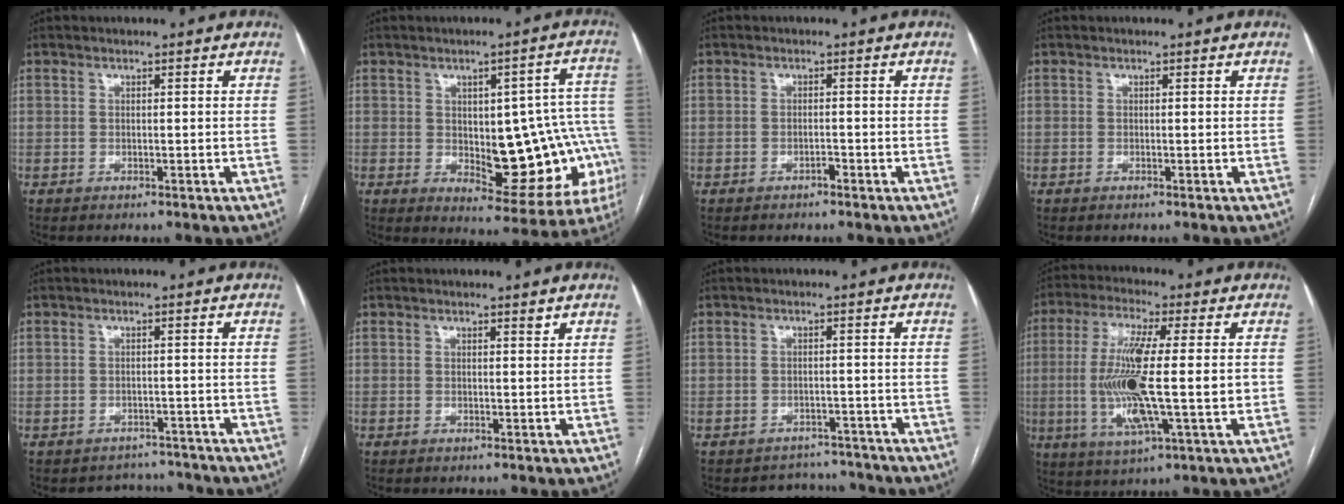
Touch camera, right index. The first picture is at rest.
{"total": 17.8, "force": [-1.9, 7.1, 16.2], "torque": [-0.147, 0.026, -0.002]}
{"total": 0.9, "force": [-0.7, 0.3, 0.5], "torque": [-0.009, 0.001, -0.012]}
{"total": 0.0}
{"total": 3.9, "force": [-3.5, 1.5, -1.0], "torque": [0.015, 0.020, -0.047]}
{"total": 0.7, "force": [0.5, 0.1, 0.4], "torque": [-0.008, -0.003, 0.006]}
{"total": 4.7, "force": [-4.3, 1.7, -1.2], "torque": [0.019, 0.021, -0.056]}
{"total": 14.4, "force": [-0.8, 1.4, 14.3], "torque": [-0.283, -0.008, -0.017]}